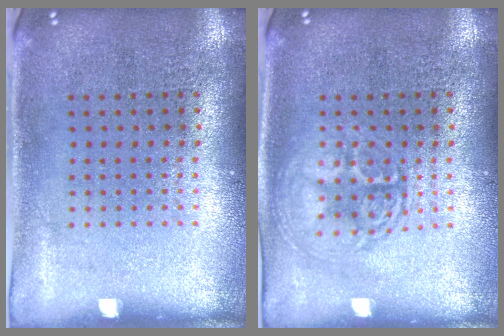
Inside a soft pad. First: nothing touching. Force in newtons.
{"total": 2.9, "press": 2.9, "slide": 0.4}